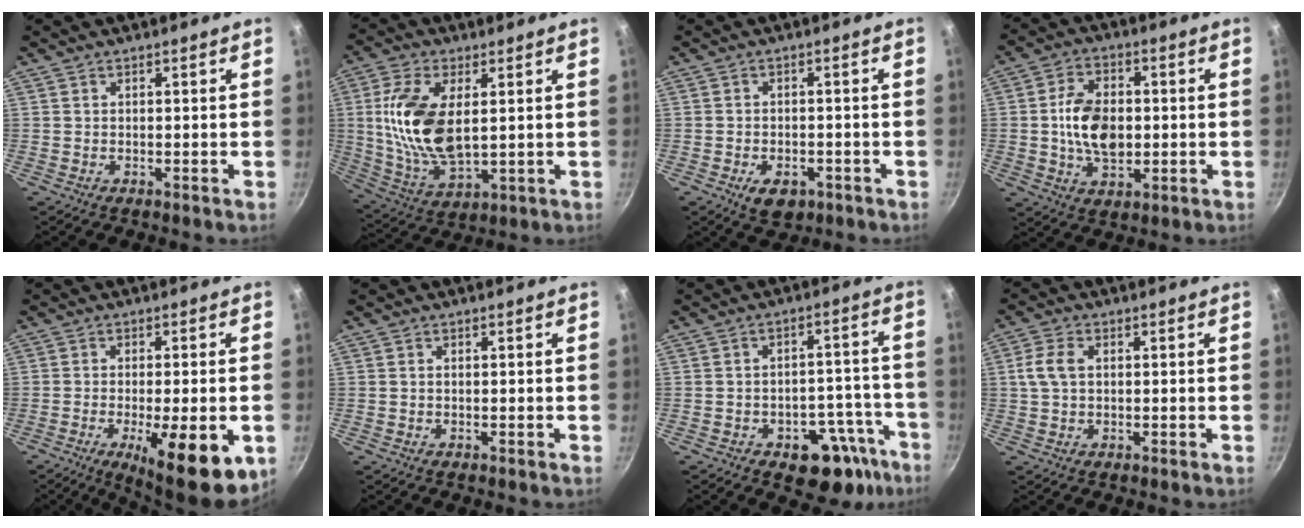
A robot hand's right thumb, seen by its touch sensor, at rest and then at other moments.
{"total": 16.2, "force": [2.3, 8.2, 13.8], "torque": [-0.278, -0.013, 0.053]}
{"total": 5.0, "force": [-2.4, 3.1, 3.0], "torque": [-0.040, 0.010, -0.032]}
{"total": 11.5, "force": [-0.1, 7.3, 8.8], "torque": [-0.137, 0.006, -0.001]}
{"total": 16.0, "force": [-5.6, 4.9, 14.2], "torque": [-0.168, -0.012, -0.067]}
{"total": 0.0}
{"total": 12.5, "force": [-7.3, 6.6, 7.6], "torque": [-0.058, 0.063, -0.094]}
{"total": 4.7, "force": [0.7, 3.0, 3.6], "torque": [-0.085, 0.010, 0.012]}